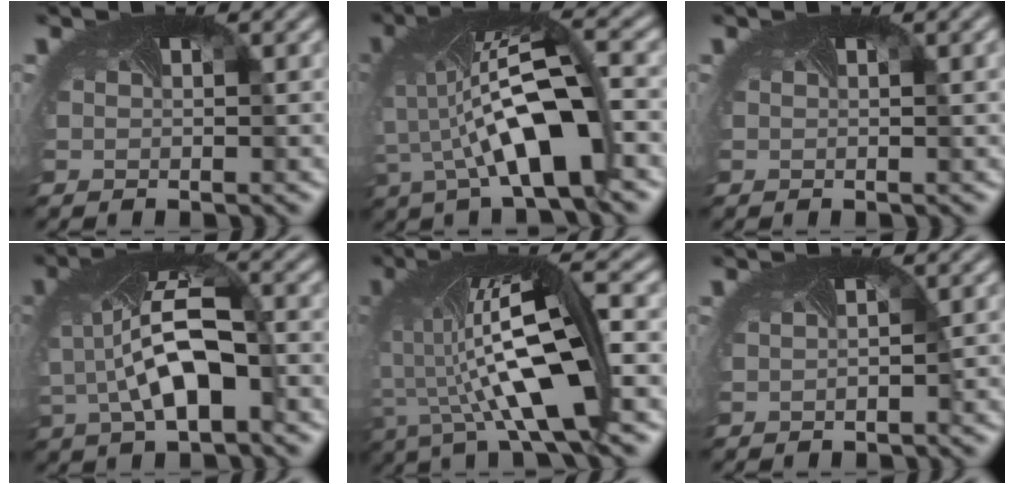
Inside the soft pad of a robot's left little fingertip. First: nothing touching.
{"total": 7.4, "force": [-1.7, 2.2, 6.8], "torque": [-0.153, -0.001, -0.027]}
{"total": 0.8, "force": [0.3, 0.2, 0.8], "torque": [-0.009, 0.000, 0.000]}
{"total": 6.2, "force": [-0.9, 3.0, 5.3], "torque": [-0.129, -0.005, -0.010]}
{"total": 9.4, "force": [-1.0, 2.2, 9.0], "torque": [-0.173, -0.013, -0.019]}
{"total": 1.2, "force": [0.2, 0.7, 1.0], "torque": [-0.003, 0.008, -0.011]}